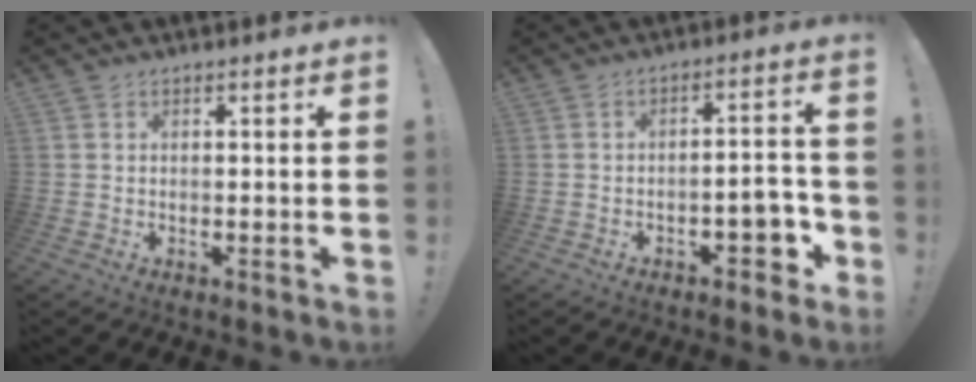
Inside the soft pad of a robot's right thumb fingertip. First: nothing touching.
{"total": 6.8, "force": [-3.3, 3.4, 4.8], "torque": [-0.051, 0.020, -0.052]}